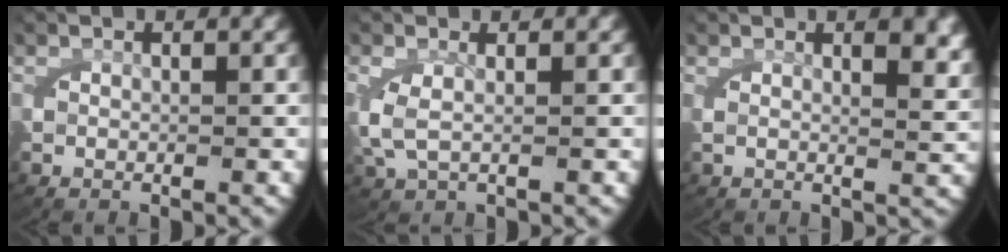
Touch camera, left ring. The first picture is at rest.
{"total": 2.5, "force": [0.1, 1.3, 2.2], "torque": [-0.071, -0.013, 0.012]}
{"total": 3.0, "force": [1.7, 0.3, 2.5], "torque": [-0.040, -0.006, 0.028]}